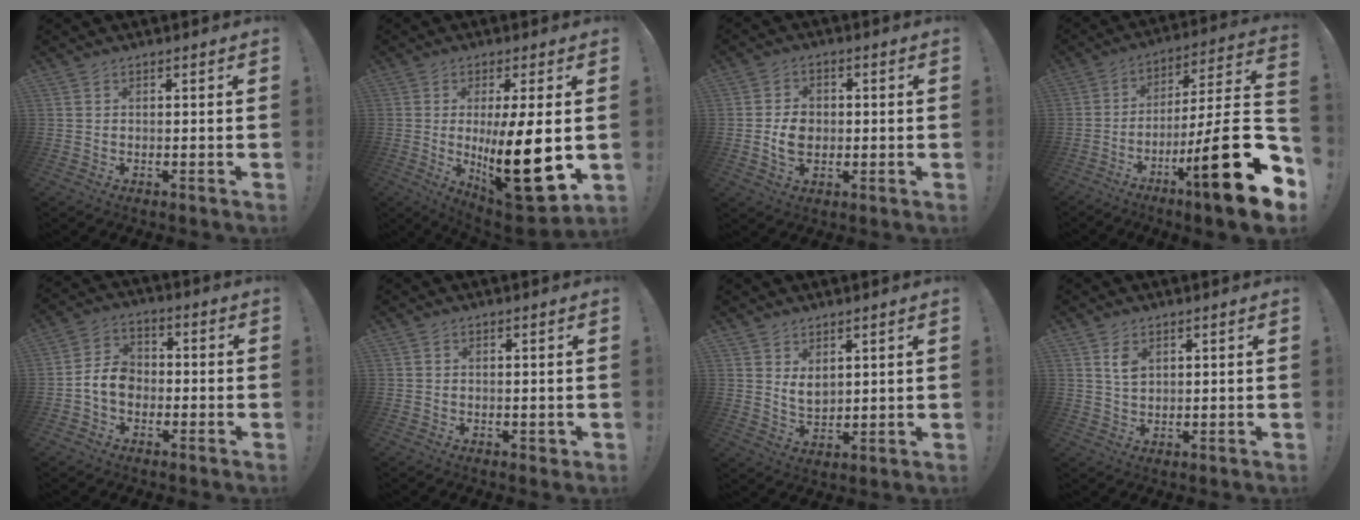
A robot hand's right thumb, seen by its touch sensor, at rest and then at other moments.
{"total": 19.4, "force": [-0.9, 4.6, 18.8], "torque": [-0.303, -0.026, -0.007]}
{"total": 6.7, "force": [-0.7, 5.2, 4.2], "torque": [-0.058, 0.001, -0.014]}
{"total": 23.3, "force": [-8.8, 3.2, 21.3], "torque": [-0.326, 0.032, -0.143]}
{"total": 8.3, "force": [-2.2, 6.4, 4.8], "torque": [-0.086, 0.016, -0.038]}
{"total": 1.4, "force": [0.3, 1.1, 0.8], "torque": [0.002, -0.004, 0.003]}
{"total": 5.2, "force": [3.5, 2.9, 2.6], "torque": [-0.032, -0.025, 0.063]}
{"total": 4.5, "force": [2.1, 3.0, 2.7], "torque": [-0.029, -0.011, 0.033]}